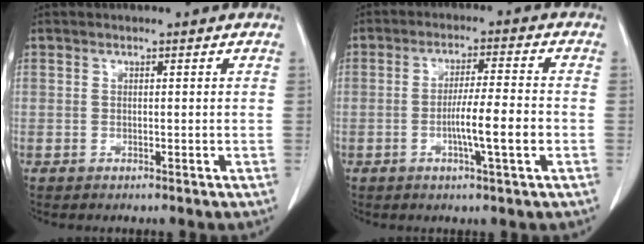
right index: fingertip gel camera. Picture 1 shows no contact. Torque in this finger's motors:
{"motor_torque": [0.82, -0.65, 0.32, 0.13]}